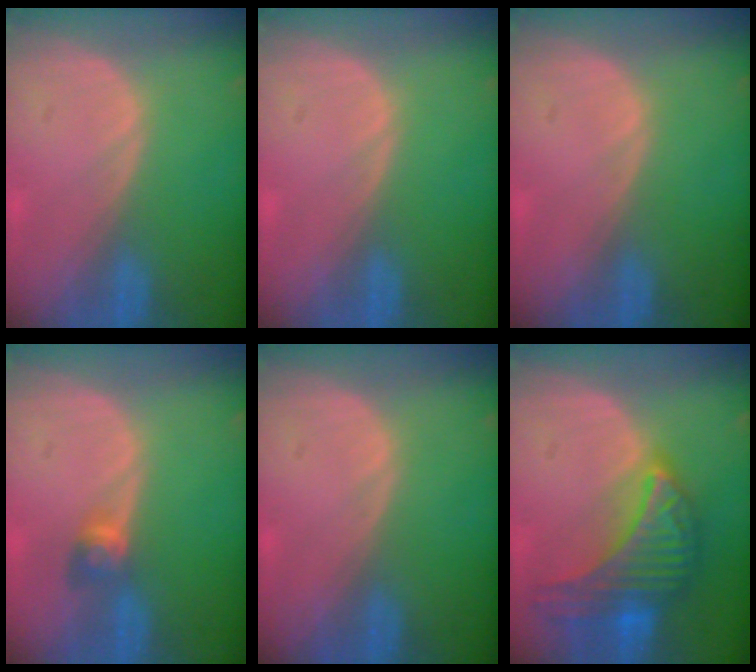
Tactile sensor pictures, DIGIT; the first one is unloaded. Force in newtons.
{"total": 0.0}
{"total": 0.0}
{"total": 2.8, "press": 2.5, "slide": 1.3}
{"total": 0.0}
{"total": 10.0, "press": 10.0, "slide": 0.5}